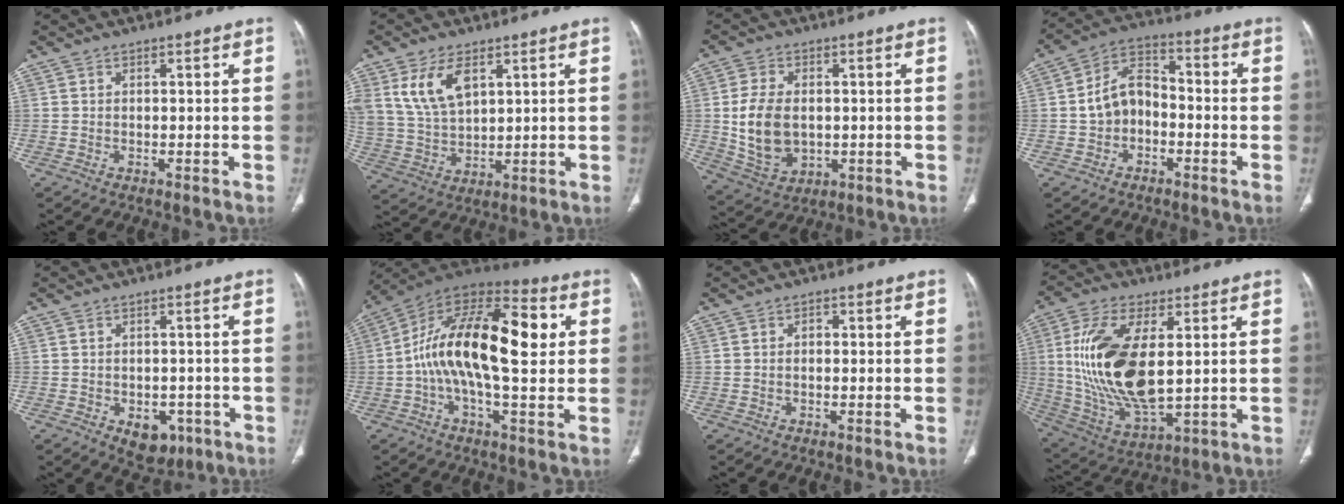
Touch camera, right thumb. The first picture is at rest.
{"total": 10.4, "force": [4.8, 5.7, 7.2], "torque": [-0.135, -0.014, 0.107]}
{"total": 11.5, "force": [-0.1, 7.8, 8.5], "torque": [-0.152, -0.005, 0.014]}
{"total": 9.0, "force": [-1.7, 6.5, 6.0], "torque": [-0.090, 0.039, -0.045]}
{"total": 6.5, "force": [-2.7, 4.4, 3.9], "torque": [-0.027, 0.012, -0.024]}
{"total": 22.1, "force": [1.8, 9.5, 19.9], "torque": [-0.326, 0.033, 0.016]}
{"total": 1.2, "force": [0.0, 0.8, 0.8], "torque": [-0.010, 0.006, -0.002]}
{"total": 20.1, "force": [2.6, 9.3, 17.6], "torque": [-0.355, -0.019, 0.060]}